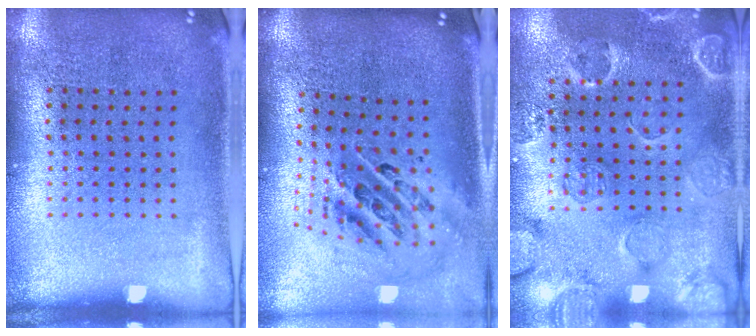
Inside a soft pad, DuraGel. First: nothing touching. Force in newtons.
{"total": 1.7, "press": 1.4, "slide": 1.0}
{"total": 2.6, "press": 2.0, "slide": 1.7}